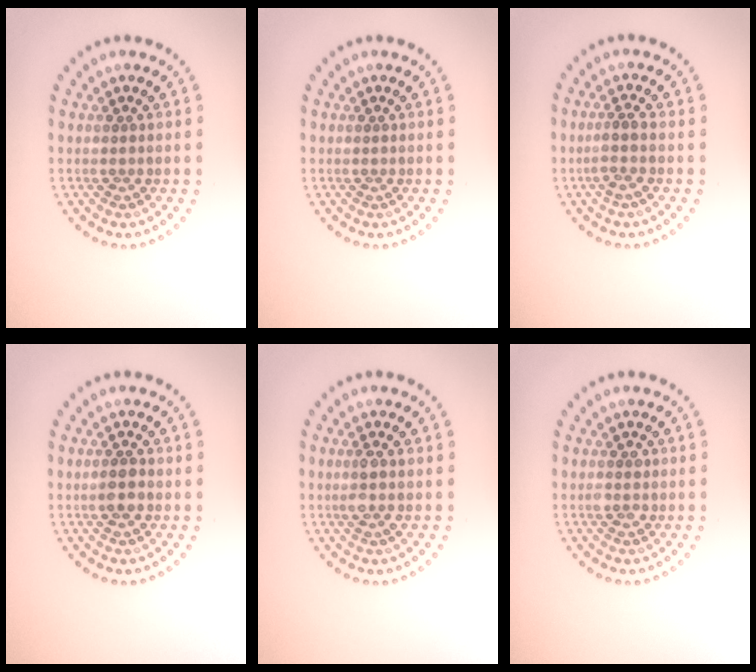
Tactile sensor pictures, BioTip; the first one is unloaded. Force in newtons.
{"total": 0.0}
{"total": 1.6, "press": 1.2, "slide": 1.0}
{"total": 1.7, "press": 1.6, "slide": 0.6}
{"total": 1.7, "press": 1.6, "slide": 0.7}
{"total": 1.2, "press": 1.2, "slide": 0.3}